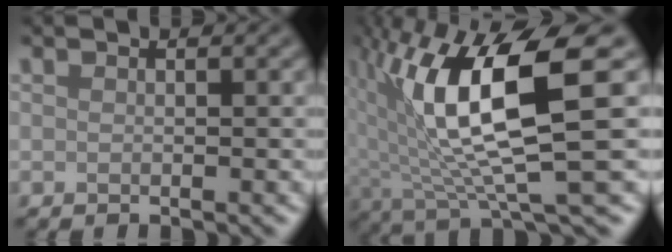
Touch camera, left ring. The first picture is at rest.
{"total": 11.6, "force": [2.1, 3.2, 11.0], "torque": [-0.200, -0.009, 0.046]}